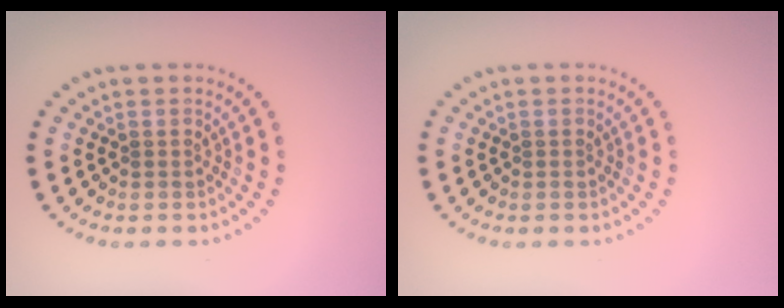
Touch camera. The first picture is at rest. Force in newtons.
{"total": 0.0}